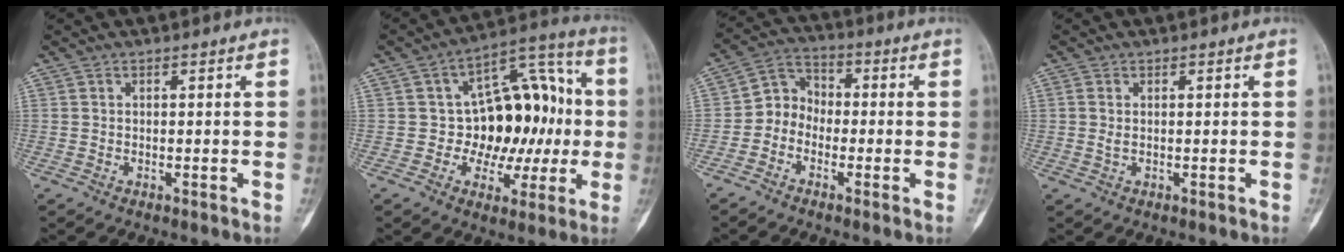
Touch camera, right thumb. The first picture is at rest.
{"total": 17.2, "force": [0.0, 11.7, 12.5], "torque": [-0.104, 0.041, 0.003]}
{"total": 6.1, "force": [-2.1, 5.2, 2.4], "torque": [-0.013, 0.030, -0.058]}
{"total": 1.1, "force": [0.1, 0.5, 0.9], "torque": [-0.027, 0.000, 0.006]}